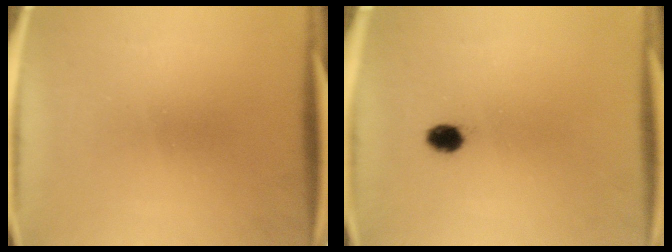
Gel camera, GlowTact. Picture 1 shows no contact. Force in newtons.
{"total": 2.9}